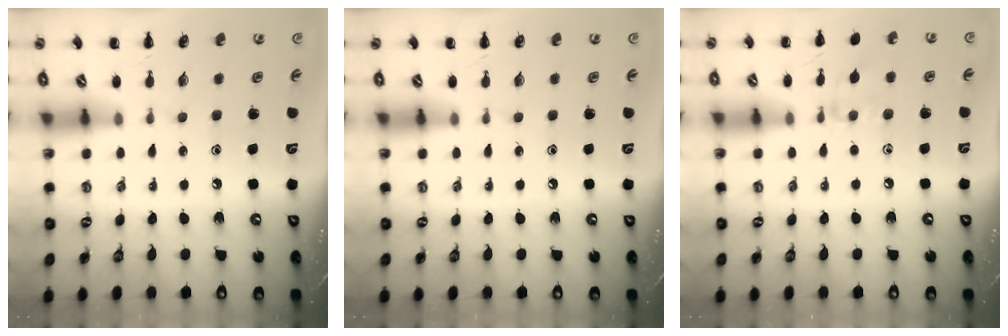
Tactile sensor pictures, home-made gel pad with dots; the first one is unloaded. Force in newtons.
{"total": 0.0}
{"total": 7.1, "press": 7.0, "slide": 1.4}